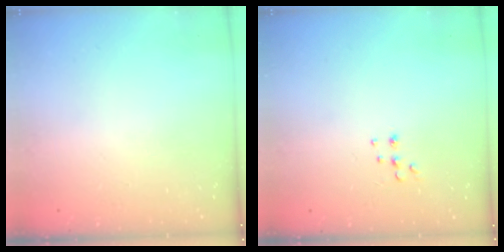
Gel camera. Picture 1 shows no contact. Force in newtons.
{"total": 5.5, "press": 5.4, "slide": 1.0}